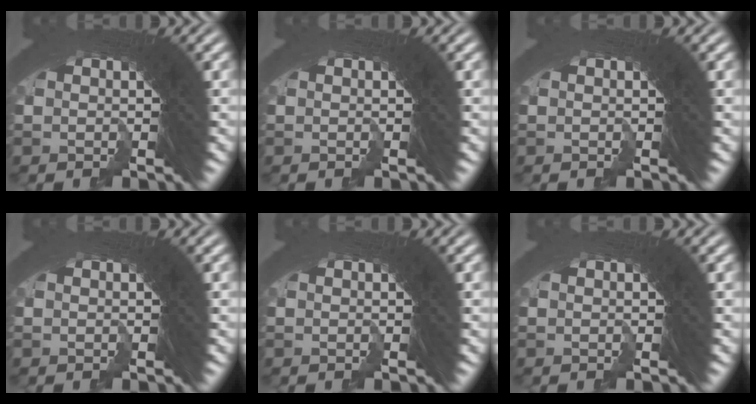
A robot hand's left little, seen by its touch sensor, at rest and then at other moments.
{"total": 0.0}
{"total": 0.0}
{"total": 0.0}
{"total": 0.0}
{"total": 0.0}